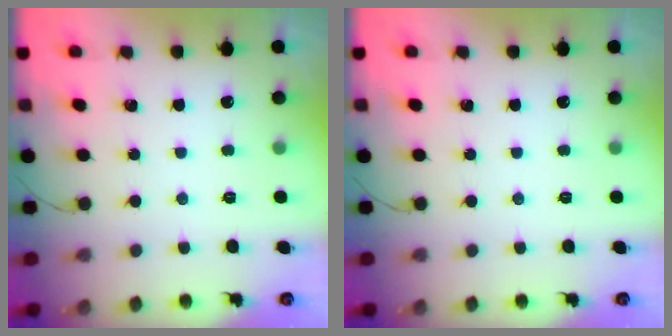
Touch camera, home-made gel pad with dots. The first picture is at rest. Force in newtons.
{"total": 0.0}